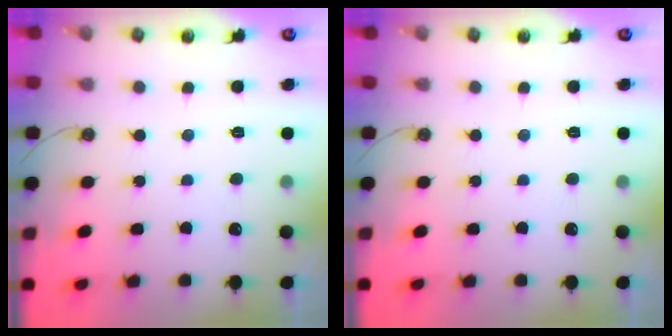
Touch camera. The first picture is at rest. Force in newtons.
{"total": 0.0}